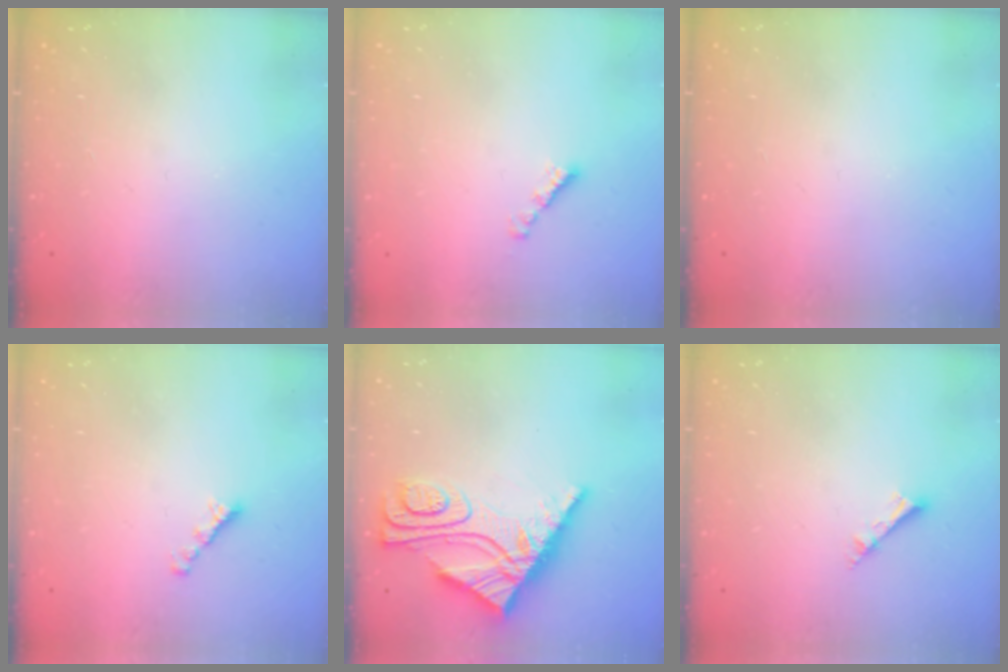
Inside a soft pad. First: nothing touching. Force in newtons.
{"total": 2.1, "press": 2.0, "slide": 0.7}
{"total": 0.0}
{"total": 2.7, "press": 2.6, "slide": 0.8}
{"total": 12.9, "press": 12.8, "slide": 1.3}
{"total": 2.5, "press": 2.5, "slide": 0.1}